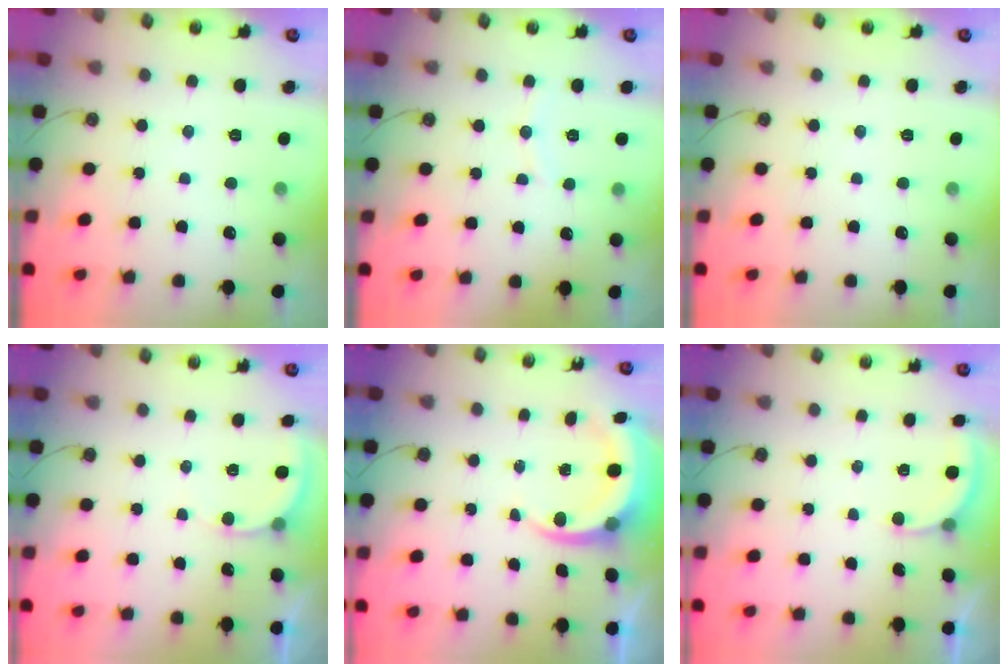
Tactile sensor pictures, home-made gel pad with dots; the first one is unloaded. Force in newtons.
{"total": 5.4, "press": 5.4, "slide": 0.5}
{"total": 0.0}
{"total": 4.3, "press": 4.3, "slide": 0.3}
{"total": 7.0, "press": 6.8, "slide": 1.8}
{"total": 2.9, "press": 2.9, "slide": 0.3}